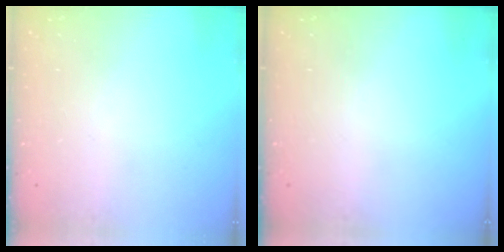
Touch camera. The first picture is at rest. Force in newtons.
{"total": 0.0}